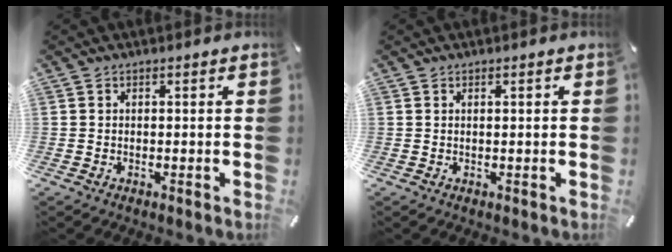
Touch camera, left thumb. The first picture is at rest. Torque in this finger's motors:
{"motor_torque": [0.10, 0.04, -0.18, -0.23, 0.00]}